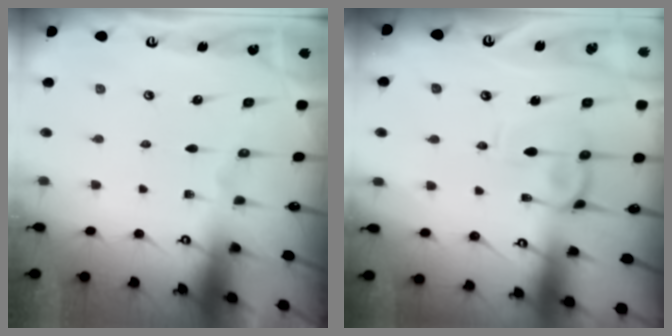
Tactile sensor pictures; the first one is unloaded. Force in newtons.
{"total": 2.8, "press": 2.7, "slide": 0.7}